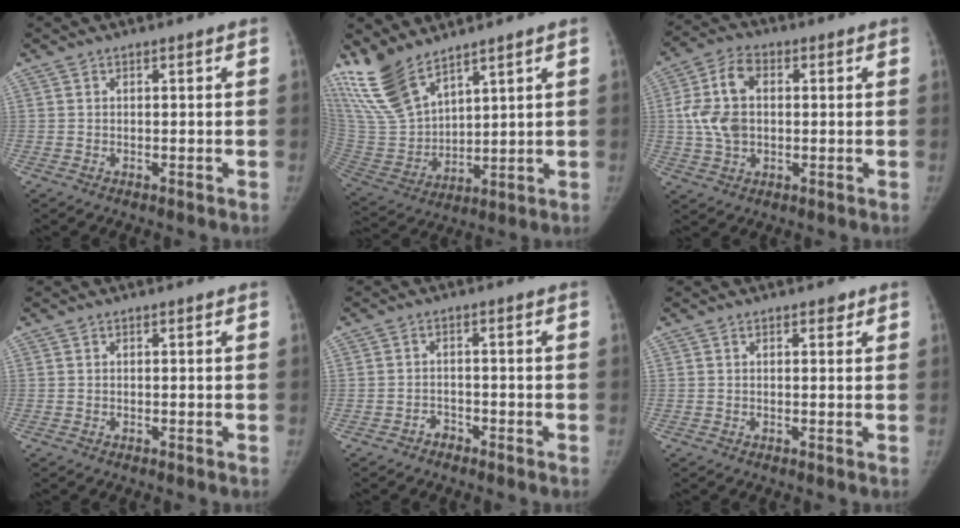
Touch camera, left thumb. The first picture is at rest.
{"total": 14.9, "force": [11.4, 5.8, 7.7], "torque": [-0.142, -0.052, 0.246]}
{"total": 10.2, "force": [0.7, 6.8, 7.5], "torque": [-0.148, 0.015, 0.013]}
{"total": 0.0}
{"total": 1.8, "force": [-1.5, 1.0, 0.1], "torque": [0.000, 0.011, -0.027]}
{"total": 1.3, "force": [0.8, 0.7, 0.7], "torque": [-0.001, -0.002, 0.007]}